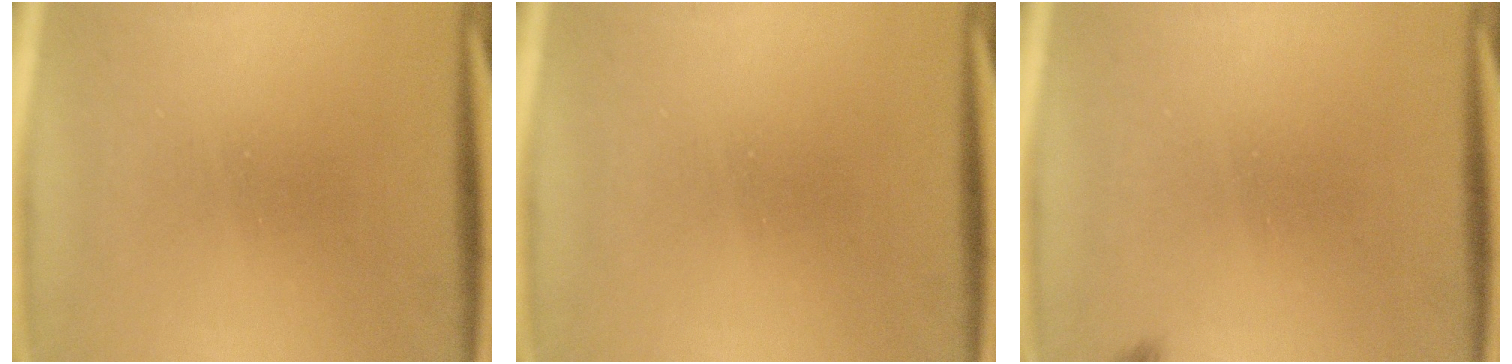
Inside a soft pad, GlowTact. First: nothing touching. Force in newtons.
{"total": 0.0}
{"total": 0.9}